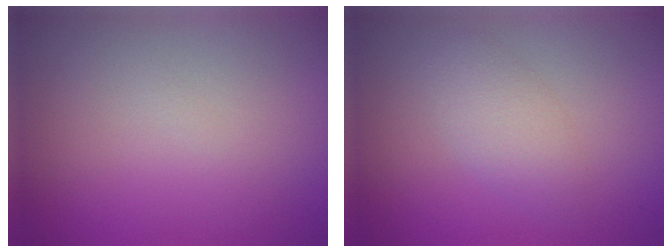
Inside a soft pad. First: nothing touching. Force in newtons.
{"total": 2.4, "press": 2.4, "slide": 0.1}